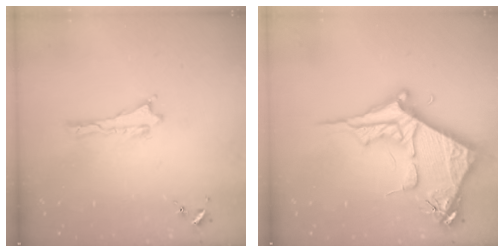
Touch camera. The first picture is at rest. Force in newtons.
{"total": 10.4, "press": 10.4, "slide": 0.9}